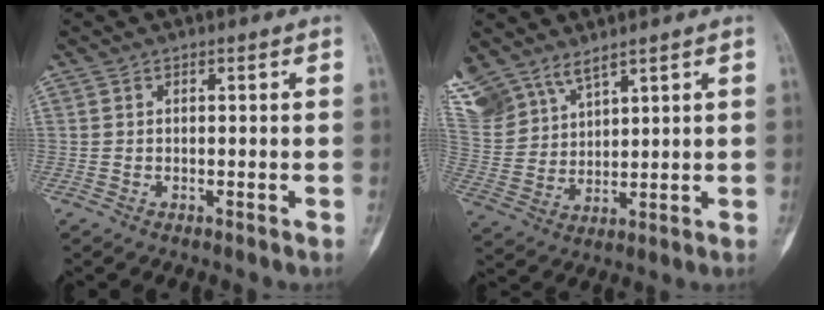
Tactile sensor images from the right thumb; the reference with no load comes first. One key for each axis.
{"total": 12.3, "fx": 9.3, "fy": 6.1, "fz": 5.2, "tx": -0.106, "ty": -0.021, "tz": 0.201}